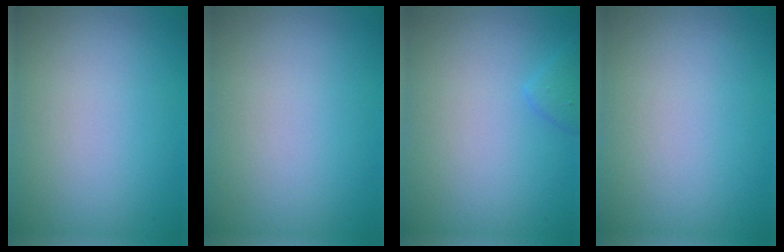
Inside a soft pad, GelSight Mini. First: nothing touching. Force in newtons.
{"total": 0.0}
{"total": 1.2, "press": 1.2, "slide": 0.1}
{"total": 0.0}